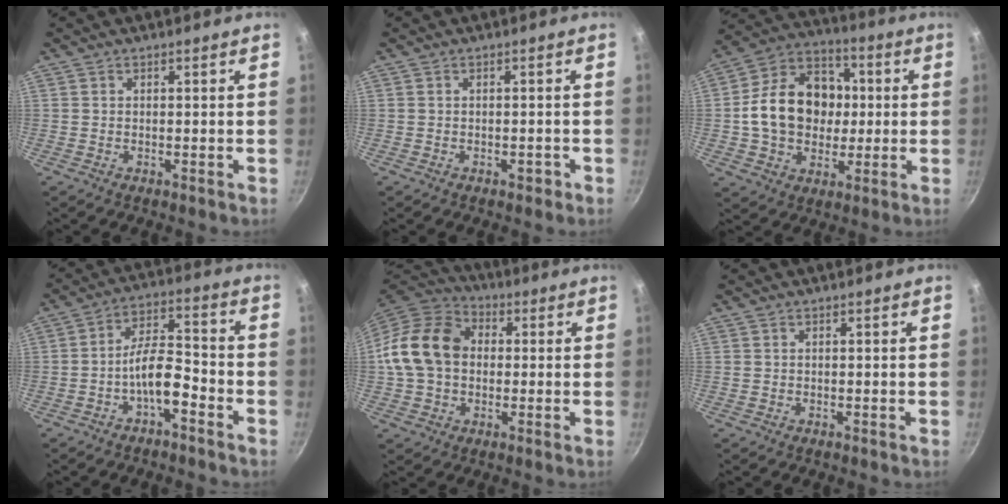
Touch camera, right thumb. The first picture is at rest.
{"total": 1.1, "force": [-0.7, 0.7, 0.6], "torque": [0.002, 0.013, -0.002]}
{"total": 18.2, "force": [0.3, 14.3, 11.3], "torque": [-0.155, 0.030, -0.002]}
{"total": 7.9, "force": [-4.0, 2.9, 6.1], "torque": [-0.098, 0.047, -0.070]}
{"total": 15.6, "force": [0.7, 12.0, 9.9], "torque": [-0.157, 0.030, -0.001]}
{"total": 0.0}